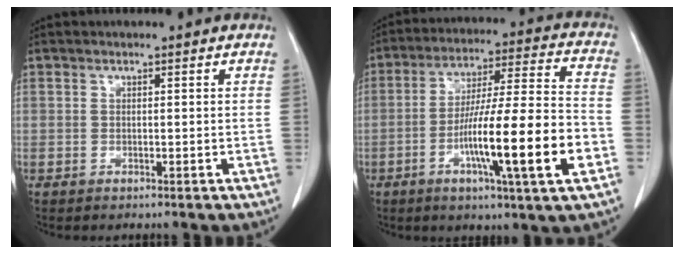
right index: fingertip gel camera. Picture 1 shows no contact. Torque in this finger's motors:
{"motor_torque": [1.39, -0.75, 0.89, 0.21]}